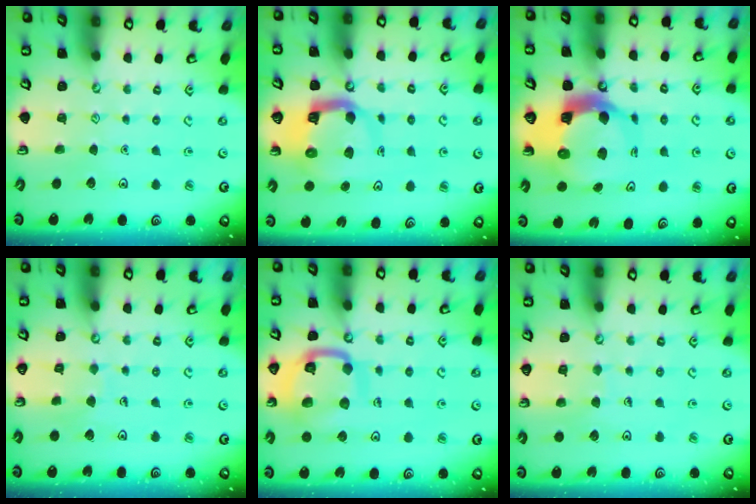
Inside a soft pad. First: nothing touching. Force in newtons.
{"total": 8.4, "press": 8.3, "slide": 1.2}
{"total": 11.1, "press": 11.0, "slide": 1.7}
{"total": 4.6, "press": 4.6, "slide": 0.4}
{"total": 14.0, "press": 13.9, "slide": 1.4}
{"total": 6.0, "press": 5.9, "slide": 0.5}